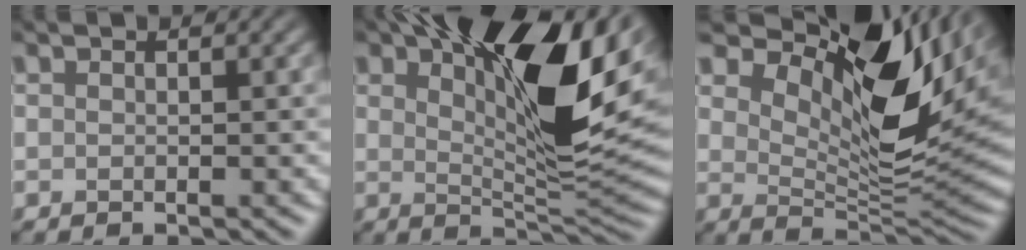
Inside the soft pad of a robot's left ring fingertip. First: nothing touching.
{"total": 14.4, "force": [5.7, 5.2, 12.2], "torque": [-0.175, 0.015, 0.091]}
{"total": 13.3, "force": [7.1, 5.2, 10.0], "torque": [-0.162, 0.011, 0.128]}